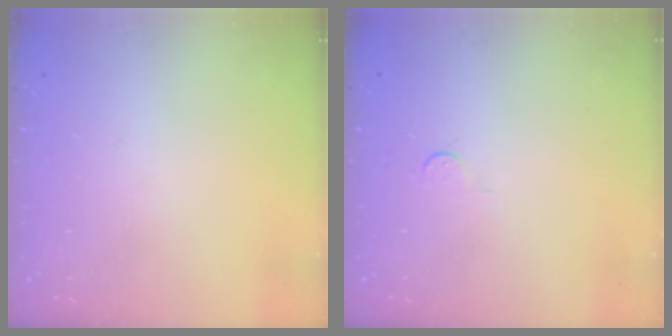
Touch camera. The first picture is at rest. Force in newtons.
{"total": 2.8, "press": 2.8, "slide": 0.4}